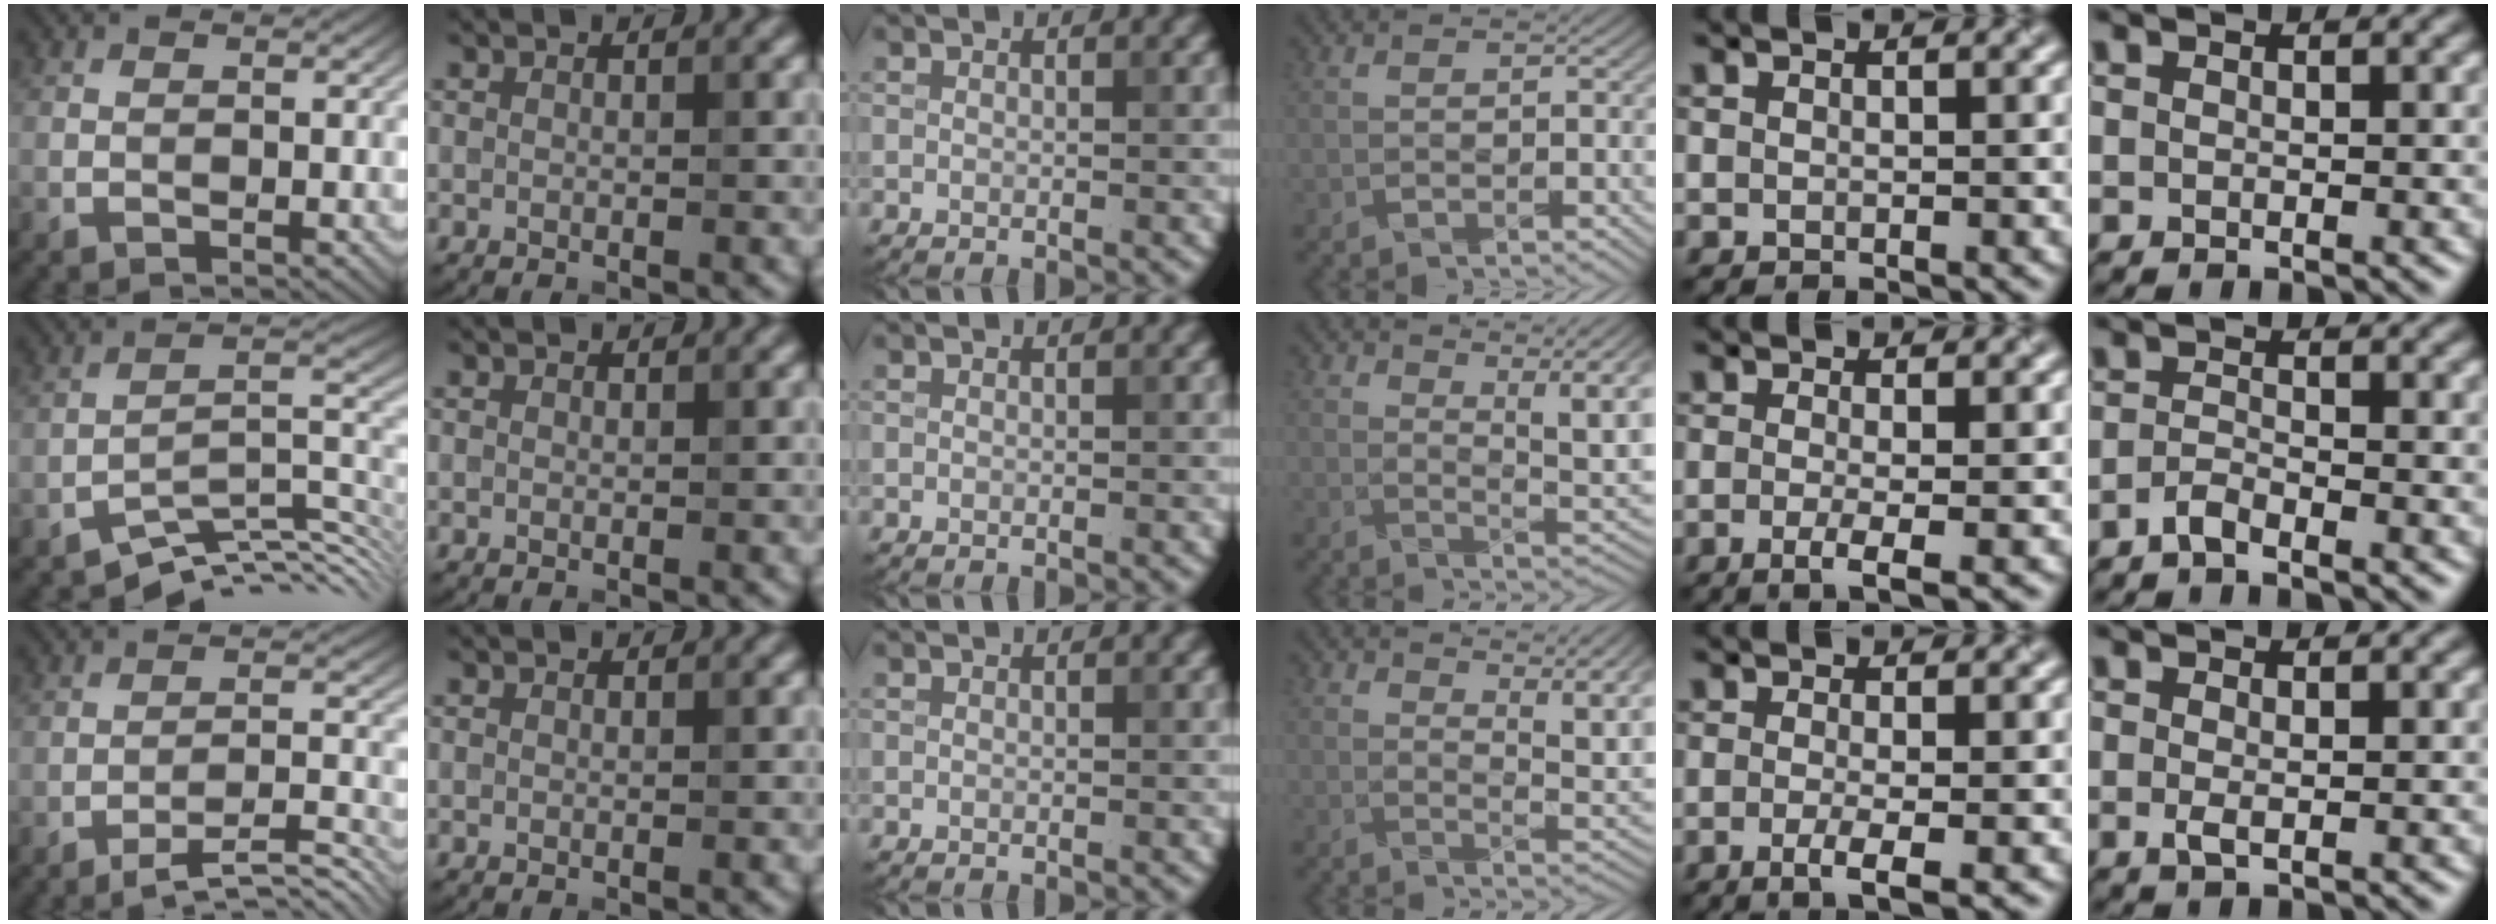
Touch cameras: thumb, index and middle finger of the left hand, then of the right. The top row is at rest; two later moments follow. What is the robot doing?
{"motion": "pour", "object": "sugar"}